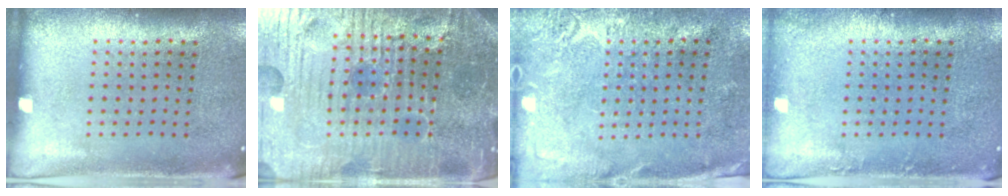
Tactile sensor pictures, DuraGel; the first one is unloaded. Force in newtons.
{"total": 6.4, "press": 5.9, "slide": 2.5}
{"total": 2.6, "press": 2.2, "slide": 1.4}
{"total": 0.7, "press": 0.7, "slide": 0.1}